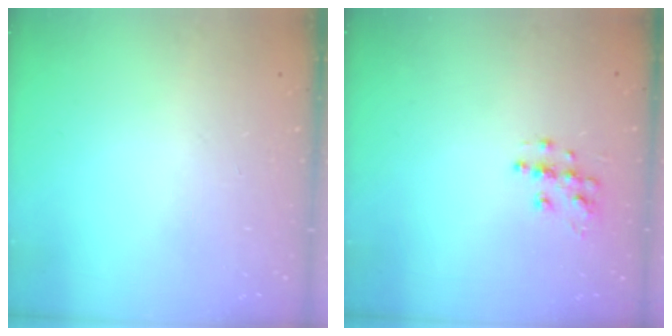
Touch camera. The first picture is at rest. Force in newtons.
{"total": 7.3, "press": 7.3, "slide": 0.2}